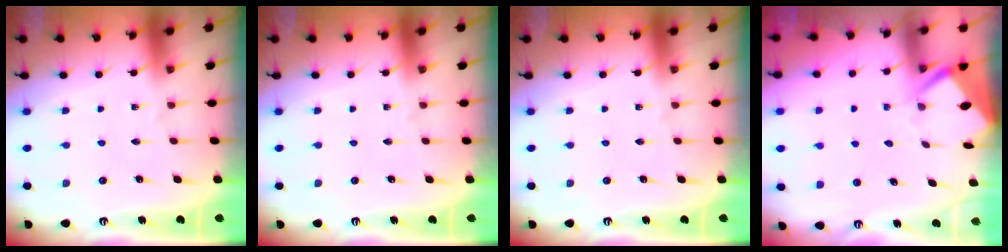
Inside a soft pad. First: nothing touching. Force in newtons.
{"total": 0.0}
{"total": 0.0}
{"total": 3.3, "press": 3.2, "slide": 0.3}